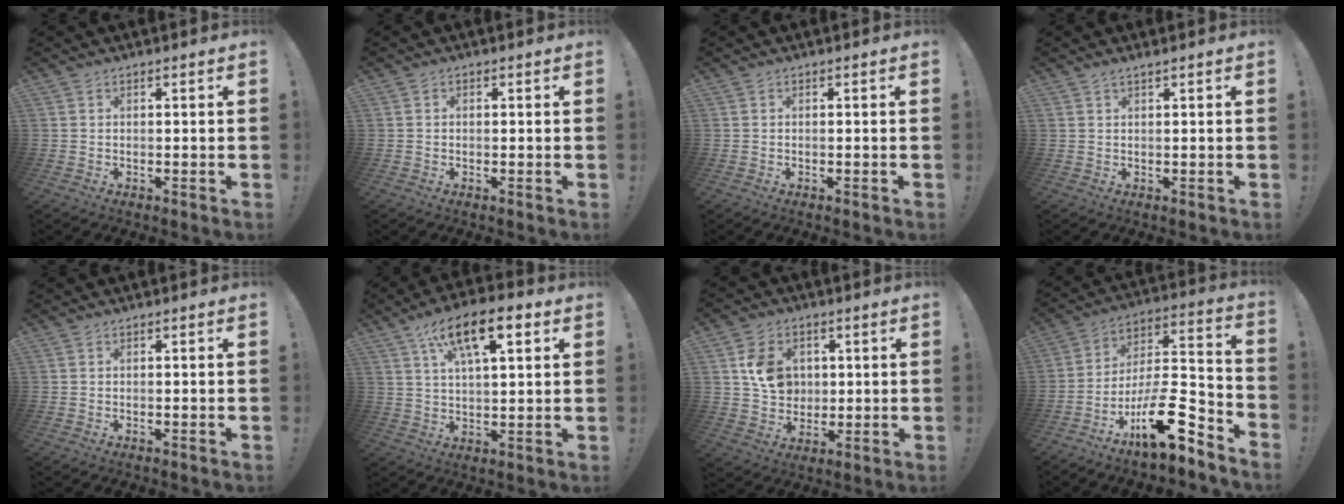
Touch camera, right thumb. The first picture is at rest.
{"total": 0.7, "force": [-0.4, 0.4, 0.3], "torque": [-0.010, 0.004, -0.006]}
{"total": 0.0}
{"total": 1.1, "force": [0.8, -0.1, 0.7], "torque": [-0.011, -0.001, 0.013]}
{"total": 0.0}
{"total": 14.0, "force": [6.8, 5.4, 11.0], "torque": [-0.166, -0.019, 0.111]}
{"total": 10.9, "force": [2.5, 9.2, 5.3], "torque": [-0.067, -0.003, 0.052]}
{"total": 18.9, "force": [-10.2, 6.5, 14.5], "torque": [-0.234, 0.059, -0.168]}